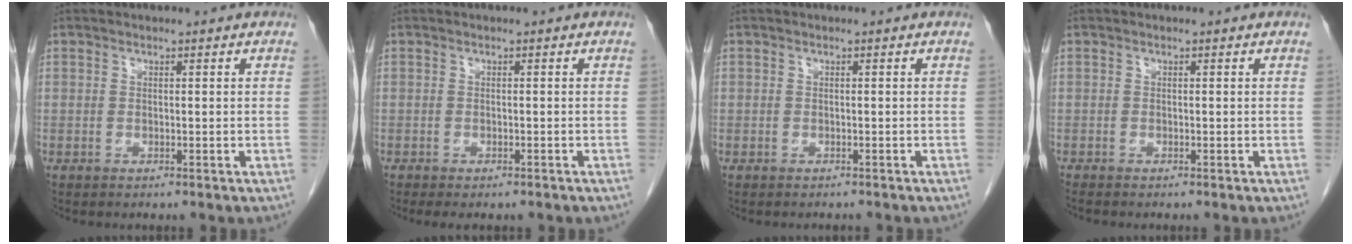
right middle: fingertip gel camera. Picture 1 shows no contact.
{"total": 3.3, "force": [-2.5, 1.1, 1.7], "torque": [-0.015, -0.007, -0.028]}
{"total": 1.5, "force": [-1.2, 0.9, -0.1], "torque": [-0.008, 0.003, -0.020]}
{"total": 0.8, "force": [-0.8, -0.1, 0.3], "torque": [-0.006, -0.001, -0.011]}